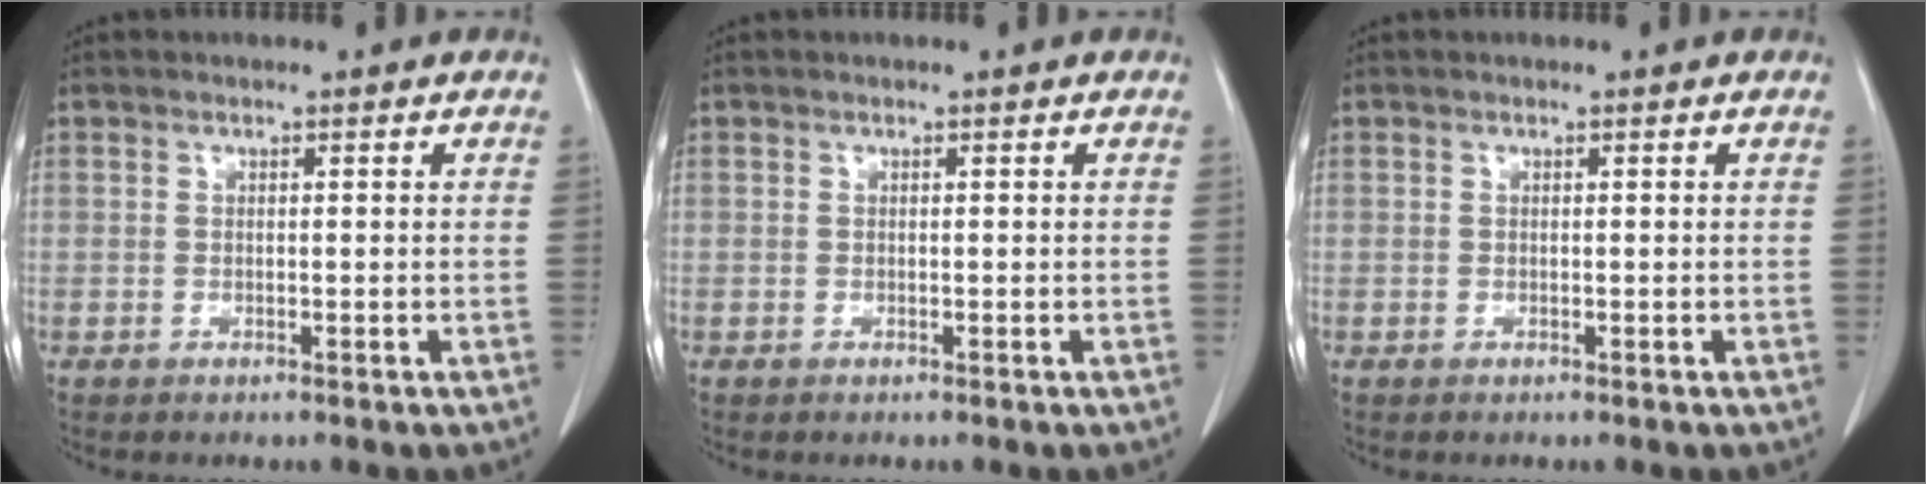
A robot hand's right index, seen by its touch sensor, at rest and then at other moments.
{"total": 0.0}
{"total": 0.0}